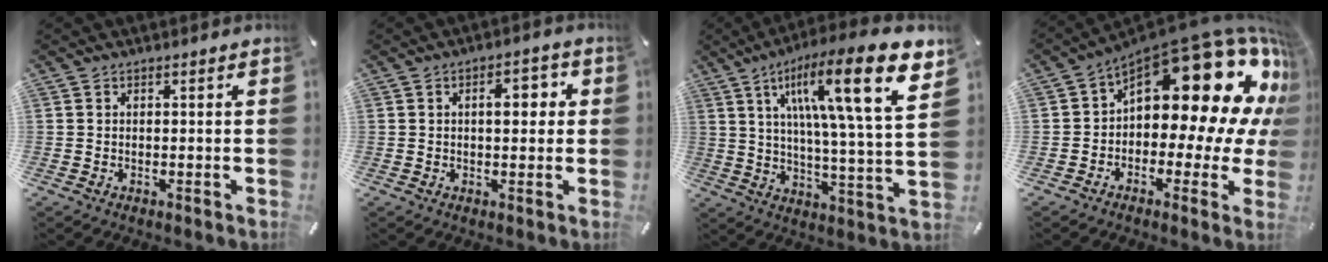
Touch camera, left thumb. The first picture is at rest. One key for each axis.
{"total": 5.8, "fx": 0.9, "fy": 3.0, "fz": 4.8, "tx": -0.058, "ty": -0.003, "tz": 0.004}
{"total": 22.2, "fx": 10.0, "fy": 4.2, "fz": 19.4, "tx": -0.297, "ty": -0.057, "tz": 0.142}
{"total": 25.1, "fx": 10.3, "fy": 12.1, "fz": 19.4, "tx": -0.284, "ty": -0.088, "tz": 0.178}